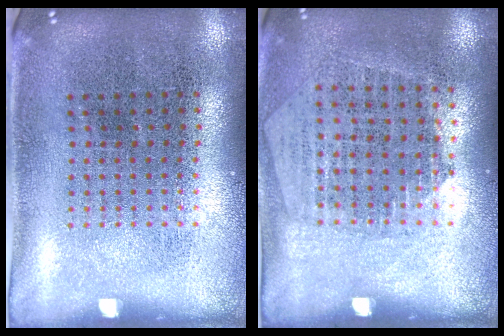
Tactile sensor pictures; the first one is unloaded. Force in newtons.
{"total": 1.2, "press": 1.1, "slide": 0.5}